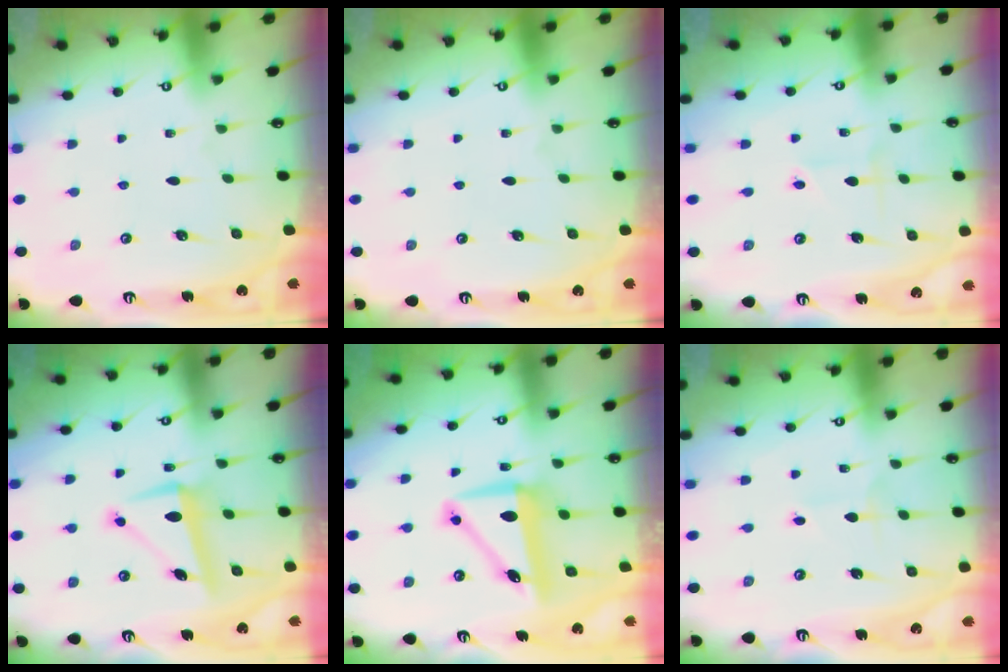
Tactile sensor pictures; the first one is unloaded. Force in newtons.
{"total": 0.0}
{"total": 1.8, "press": 1.7, "slide": 0.4}
{"total": 8.3, "press": 8.2, "slide": 1.3}
{"total": 9.4, "press": 9.3, "slide": 1.4}
{"total": 1.4, "press": 1.4, "slide": 0.1}